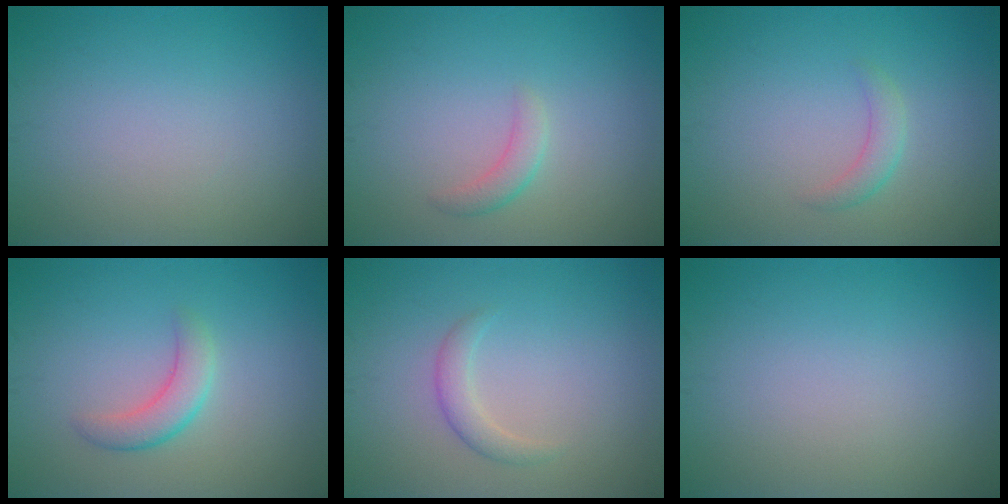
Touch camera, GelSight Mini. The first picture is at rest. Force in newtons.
{"total": 1.5, "press": 1.5, "slide": 0.1}
{"total": 1.6, "press": 1.6, "slide": 0.1}
{"total": 2.6, "press": 2.6, "slide": 0.1}
{"total": 1.6, "press": 1.6, "slide": 0.2}
{"total": 0.0}